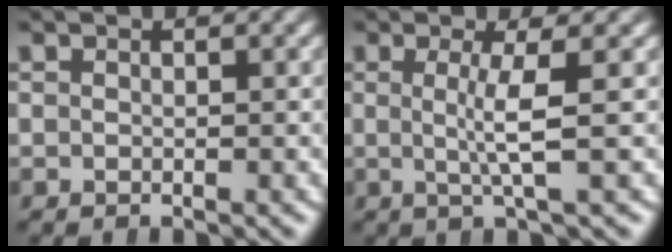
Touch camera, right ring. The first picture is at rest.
{"total": 3.2, "force": [0.2, -0.6, 3.1], "torque": [-0.064, -0.009, 0.006]}